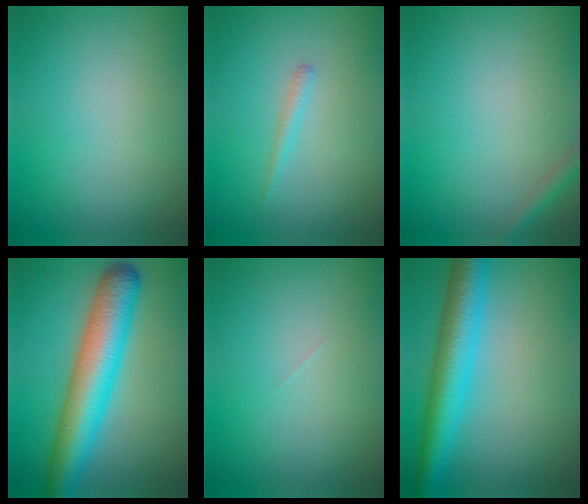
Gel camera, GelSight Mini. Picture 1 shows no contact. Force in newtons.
{"total": 0.9, "press": 0.9, "slide": 0.1}
{"total": 1.3, "press": 1.3, "slide": 0.1}
{"total": 8.6, "press": 8.6, "slide": 0.2}
{"total": 0.0}
{"total": 6.8, "press": 6.8, "slide": 0.3}